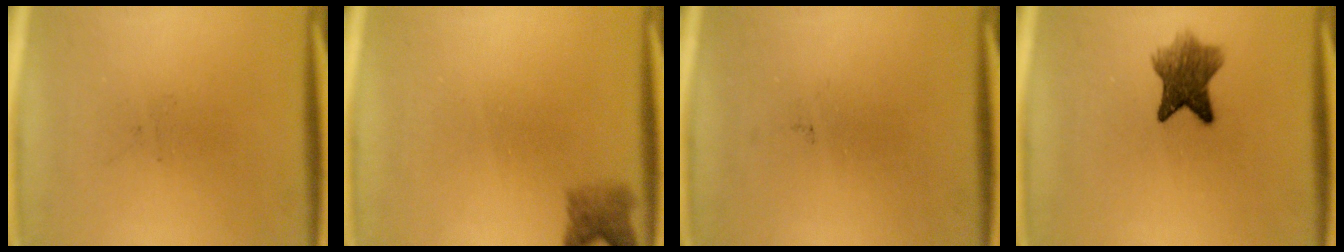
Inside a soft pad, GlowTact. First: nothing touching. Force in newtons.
{"total": 2.7}
{"total": 0.0}
{"total": 6.6}